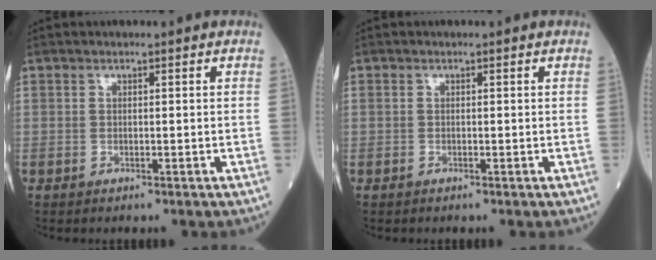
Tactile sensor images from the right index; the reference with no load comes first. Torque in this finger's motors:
{"motor_torque": [-0.04, 0.20, -0.10, -0.02]}